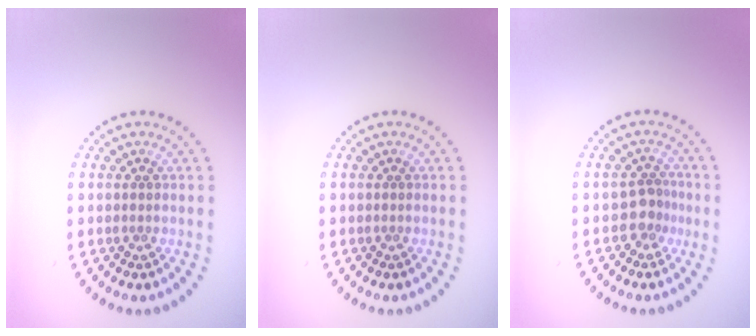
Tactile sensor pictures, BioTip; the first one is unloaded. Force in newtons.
{"total": 0.0}
{"total": 1.9, "press": 1.6, "slide": 1.1}